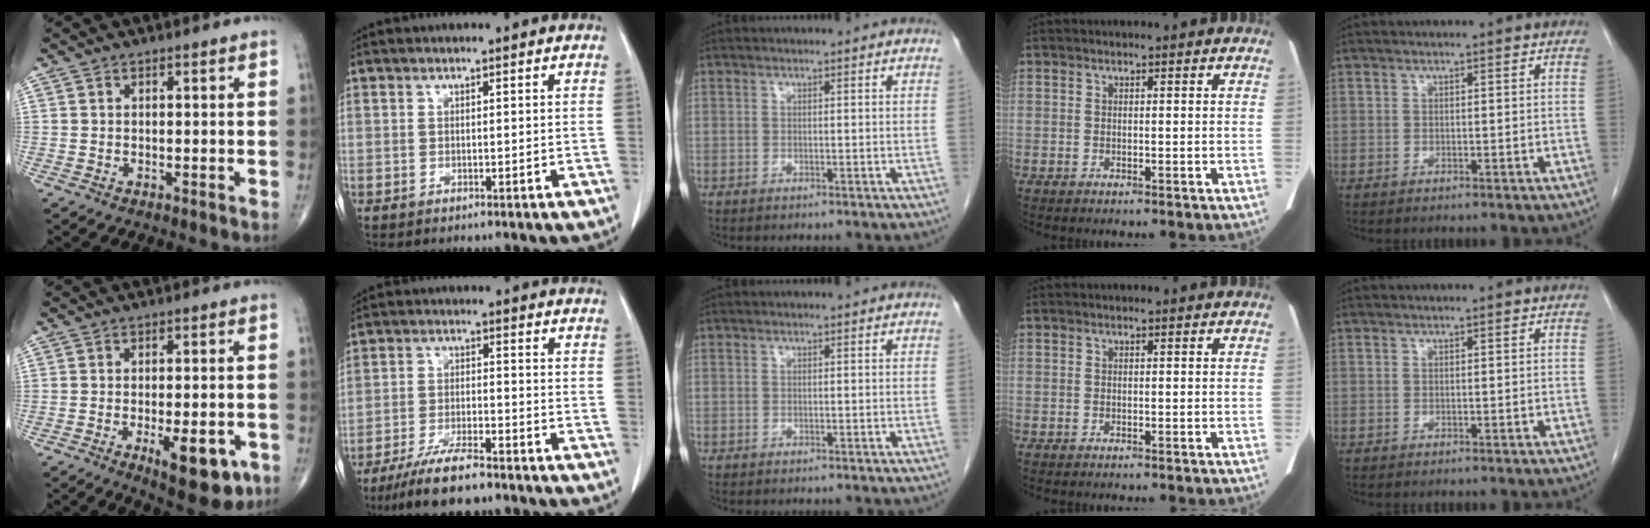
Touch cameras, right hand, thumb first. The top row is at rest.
{"thumb": {"total": 10.6, "force": [-4.2, 4.1, 8.9], "torque": [-0.108, 0.000, -0.049]}, "index": {"total": 9.1, "force": [-7.2, 1.7, 5.4], "torque": [-0.097, -0.019, -0.127]}}